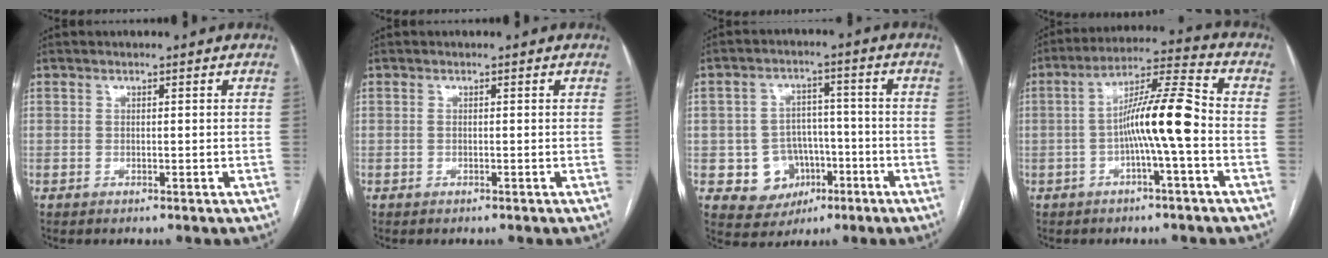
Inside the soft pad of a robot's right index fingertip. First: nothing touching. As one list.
[{"total": 0.0}, {"total": 8.0, "force": [-2.6, 7.3, 2.0], "torque": [-0.029, 0.023, -0.028]}, {"total": 10.4, "force": [-2.0, 0.0, 10.2], "torque": [-0.177, 0.021, -0.040]}]